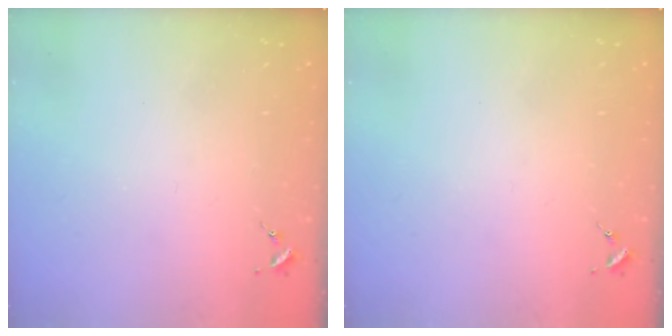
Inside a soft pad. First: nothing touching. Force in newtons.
{"total": 0.0}